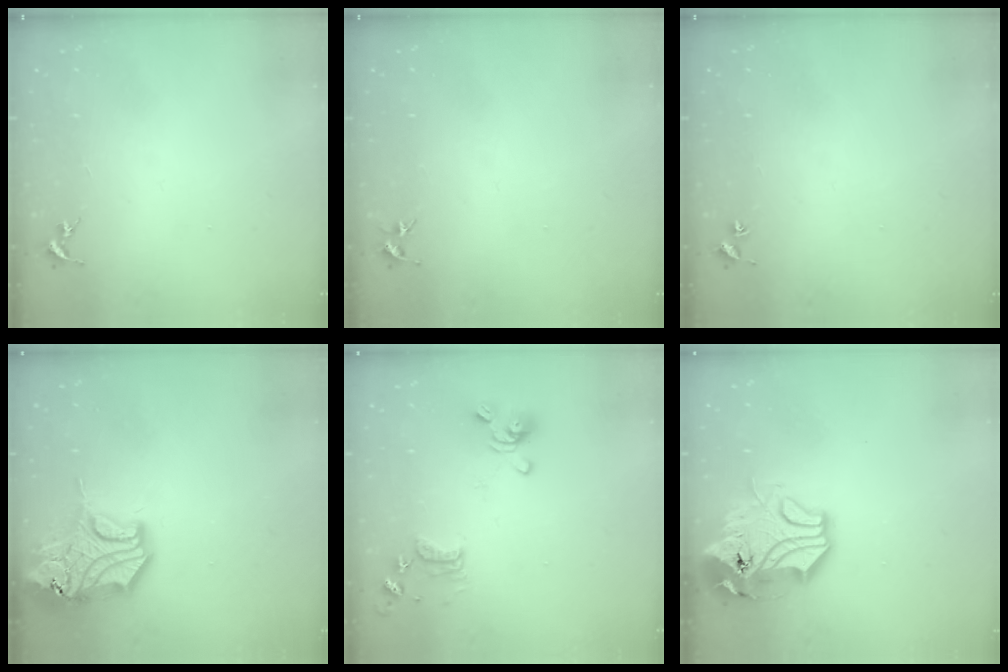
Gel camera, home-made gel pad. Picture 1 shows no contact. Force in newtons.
{"total": 3.4, "press": 3.4, "slide": 0.4}
{"total": 1.8, "press": 1.8, "slide": 0.2}
{"total": 17.2, "press": 17.0, "slide": 2.4}
{"total": 11.9, "press": 11.8, "slide": 1.3}
{"total": 17.8, "press": 17.5, "slide": 2.8}